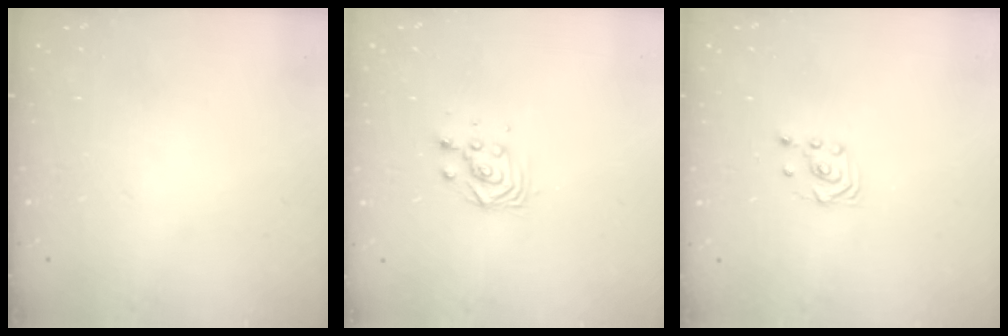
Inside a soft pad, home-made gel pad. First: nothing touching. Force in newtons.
{"total": 3.1, "press": 3.1, "slide": 0.0}
{"total": 2.9, "press": 2.6, "slide": 1.4}